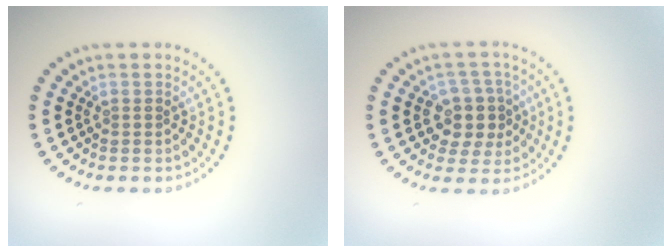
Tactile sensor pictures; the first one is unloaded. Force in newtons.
{"total": 4.0, "press": 3.7, "slide": 1.5}